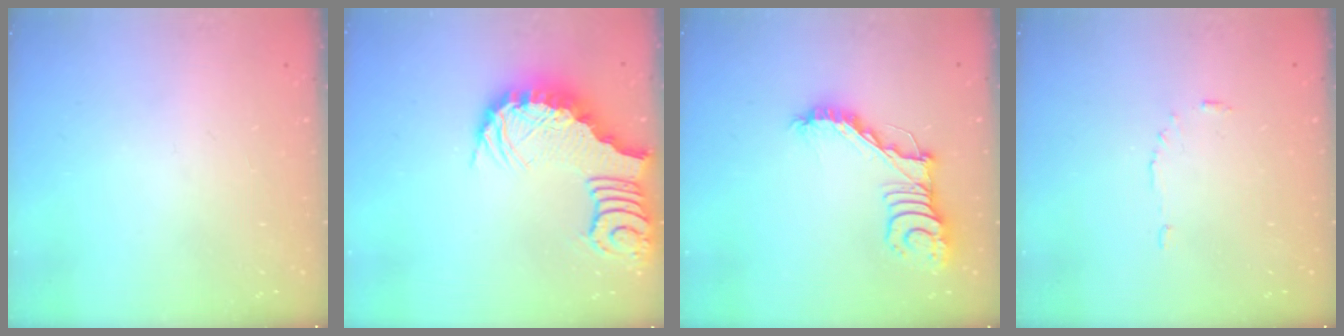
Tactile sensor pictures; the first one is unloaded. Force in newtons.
{"total": 3.8, "press": 3.8, "slide": 0.7}
{"total": 15.5, "press": 15.4, "slide": 0.4}
{"total": 3.4, "press": 3.4, "slide": 0.4}